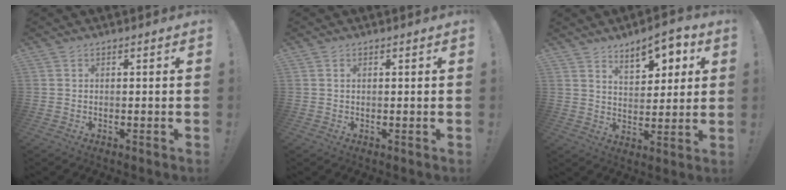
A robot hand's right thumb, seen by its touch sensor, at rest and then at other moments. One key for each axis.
{"total": 0.6, "fx": 0.3, "fy": 0.4, "fz": 0.4, "tx": -0.011, "ty": 0.003, "tz": 0.005}
{"total": 10.0, "fx": 6.0, "fy": 4.8, "fz": 6.5, "tx": -0.076, "ty": -0.034, "tz": 0.103}